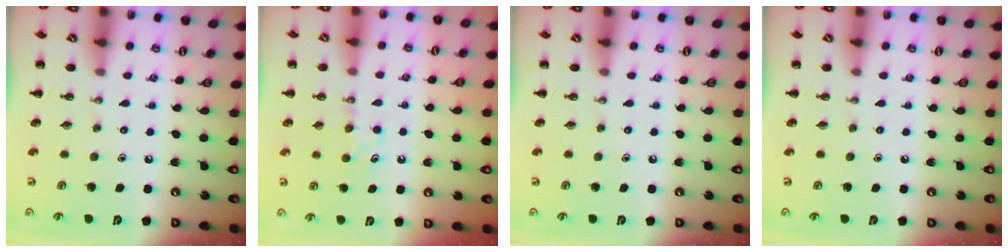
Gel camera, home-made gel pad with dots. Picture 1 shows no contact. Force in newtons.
{"total": 4.6, "press": 4.4, "slide": 1.5}
{"total": 0.0}
{"total": 0.0}